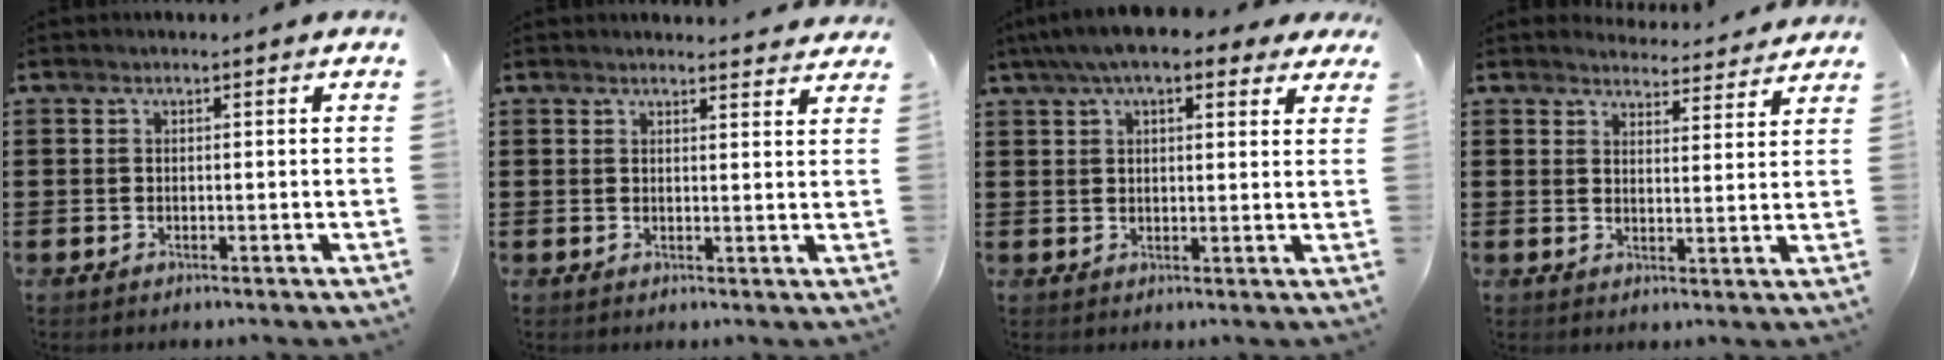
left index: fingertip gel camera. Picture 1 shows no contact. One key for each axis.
{"total": 2.3, "fx": 2.3, "fy": 0.1, "fz": 0.1, "tx": 0.000, "ty": -0.008, "tz": 0.043}
{"total": 7.1, "fx": 5.1, "fy": 2.0, "fz": 4.4, "tx": -0.092, "ty": 0.000, "tz": 0.092}
{"total": 4.0, "fx": 4.0, "fy": 0.3, "fz": 0.1, "tx": -0.008, "ty": -0.025, "tz": 0.070}